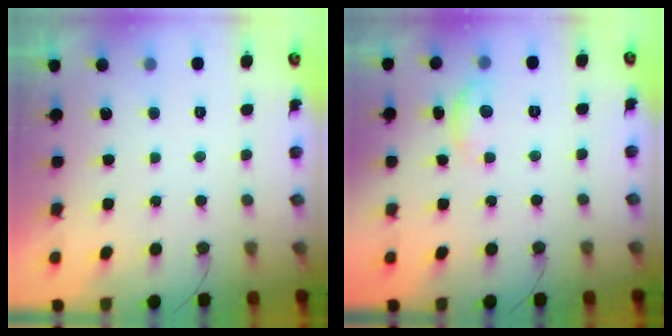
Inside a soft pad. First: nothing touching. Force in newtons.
{"total": 5.0, "press": 4.9, "slide": 0.2}